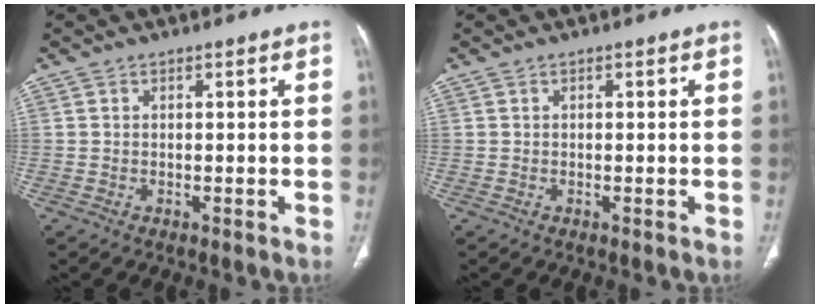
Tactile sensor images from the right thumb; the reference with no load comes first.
{"total": 0.0}